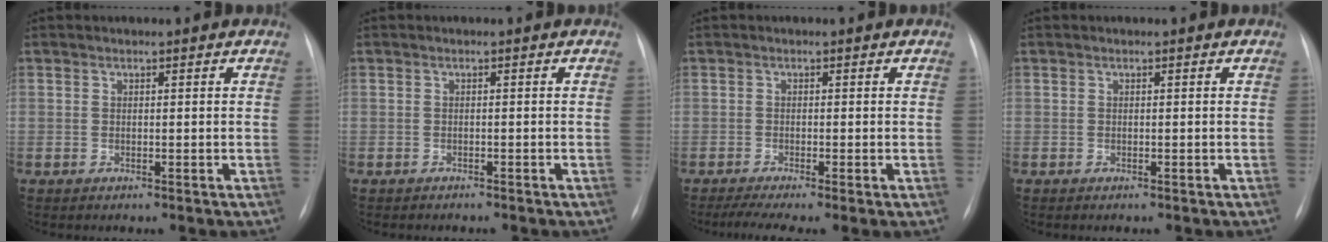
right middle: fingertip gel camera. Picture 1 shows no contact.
{"total": 1.9, "force": [-1.7, 0.5, 0.6], "torque": [-0.010, -0.003, -0.019]}
{"total": 4.6, "force": [-2.9, 0.3, 3.5], "torque": [-0.059, -0.014, -0.051]}
{"total": 0.6, "force": [-0.5, 0.1, 0.3], "torque": [-0.007, -0.002, -0.007]}